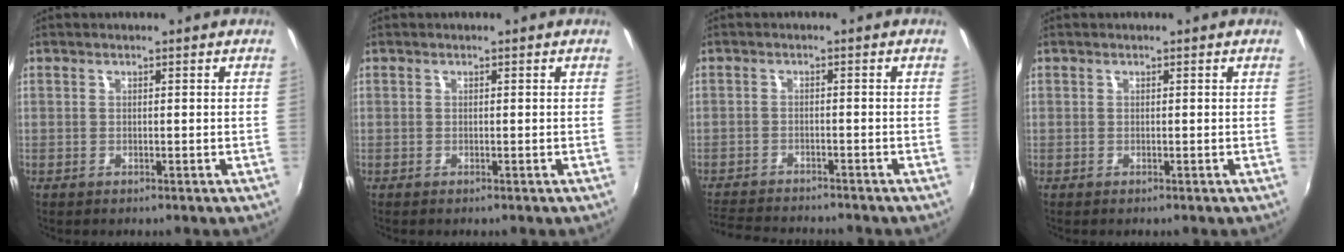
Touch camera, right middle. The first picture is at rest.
{"total": 0.0}
{"total": 9.5, "force": [-8.8, 1.5, 3.1], "torque": [-0.087, -0.012, -0.145]}
{"total": 0.0}